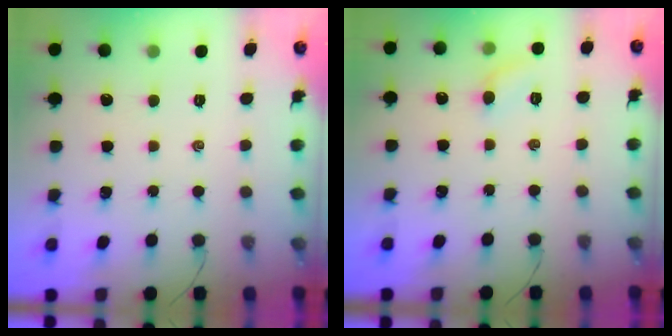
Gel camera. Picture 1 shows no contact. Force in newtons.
{"total": 6.1, "press": 5.8, "slide": 1.9}